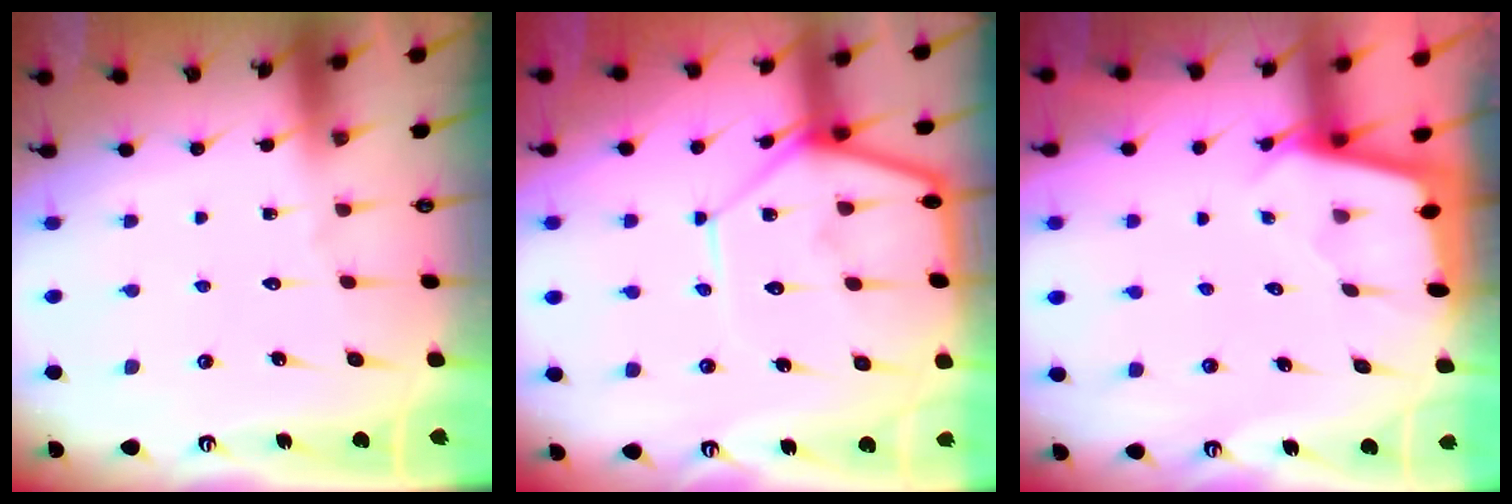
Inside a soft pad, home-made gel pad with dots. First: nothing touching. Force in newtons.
{"total": 13.5, "press": 13.4, "slide": 0.9}
{"total": 2.0, "press": 2.0, "slide": 0.2}